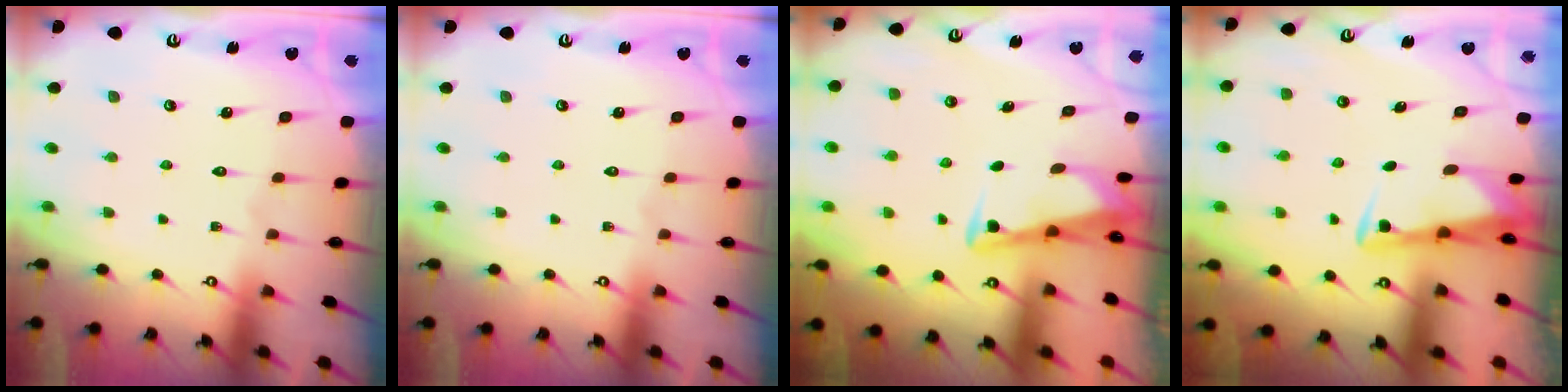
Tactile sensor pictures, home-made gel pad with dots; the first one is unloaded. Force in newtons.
{"total": 0.0}
{"total": 3.4, "press": 3.4, "slide": 0.4}
{"total": 3.4, "press": 3.4, "slide": 0.4}